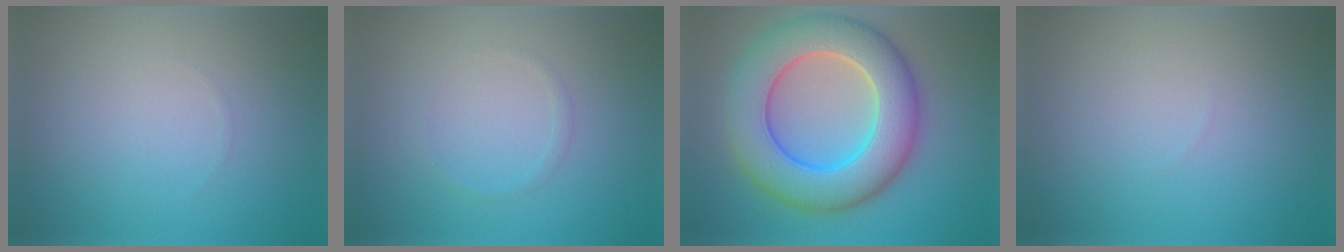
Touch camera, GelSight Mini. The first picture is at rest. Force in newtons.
{"total": 0.6, "press": 0.6, "slide": 0.0}
{"total": 11.0, "press": 11.0, "slide": 0.6}
{"total": 0.0}